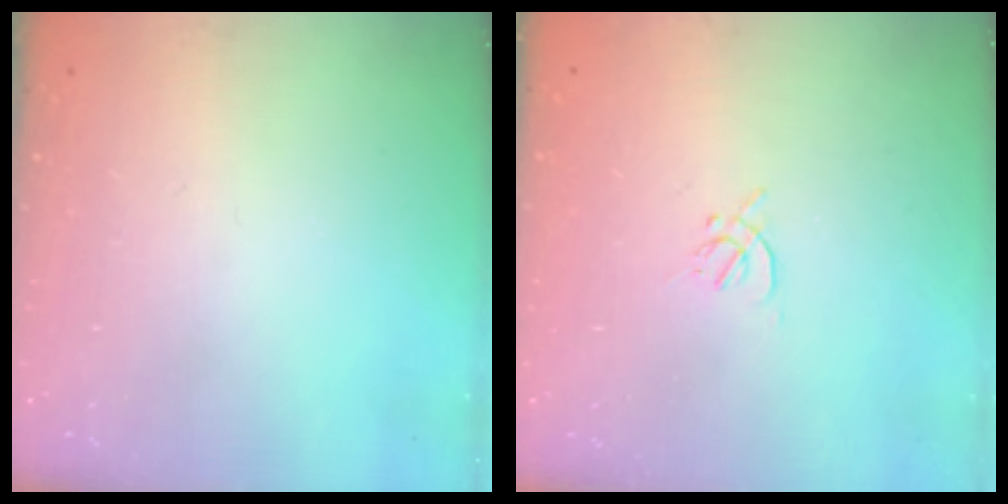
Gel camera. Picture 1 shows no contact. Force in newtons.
{"total": 1.7, "press": 1.7, "slide": 0.5}